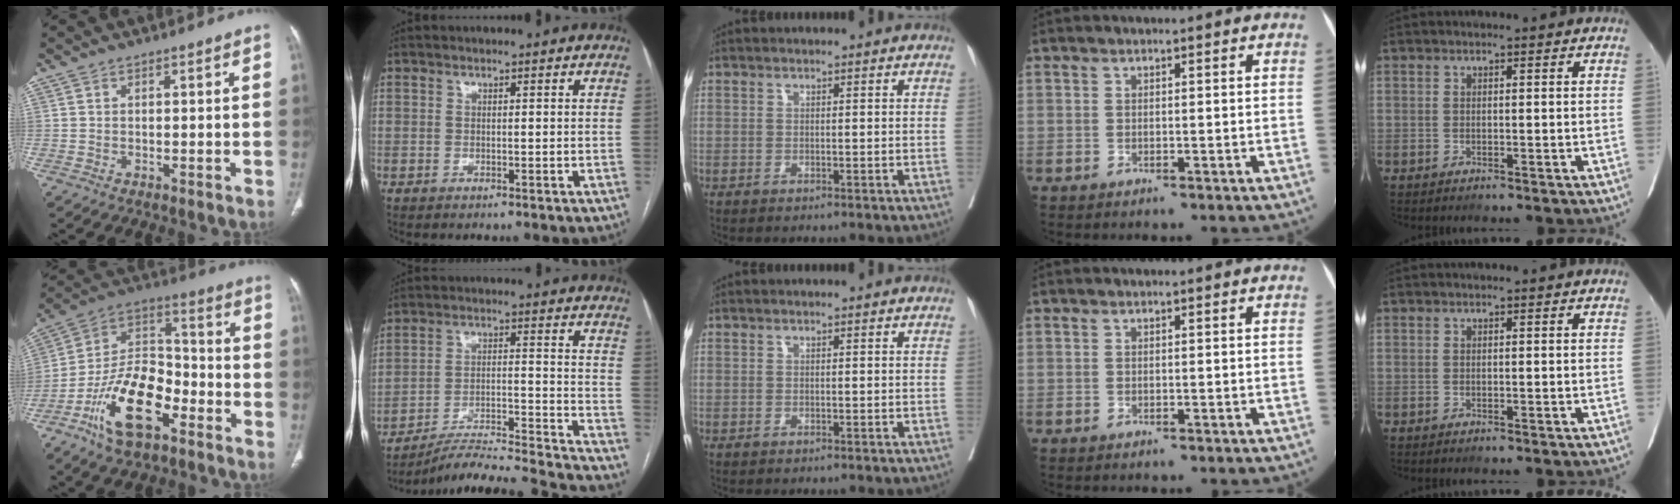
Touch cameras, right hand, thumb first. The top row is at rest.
{"thumb": {"total": 17.8, "force": [-8.9, 8.8, 12.7], "torque": [-0.209, 0.065, -0.168]}, "index": {"total": 19.1, "force": [-18.2, -1.7, 5.5], "torque": [-0.072, -0.004, -0.269]}}